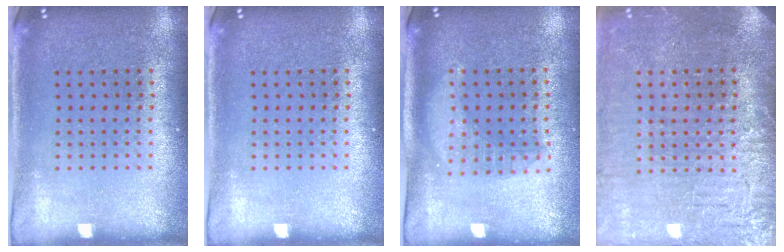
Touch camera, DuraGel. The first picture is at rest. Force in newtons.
{"total": 0.0}
{"total": 1.6, "press": 1.4, "slide": 0.7}
{"total": 3.6, "press": 3.4, "slide": 1.3}